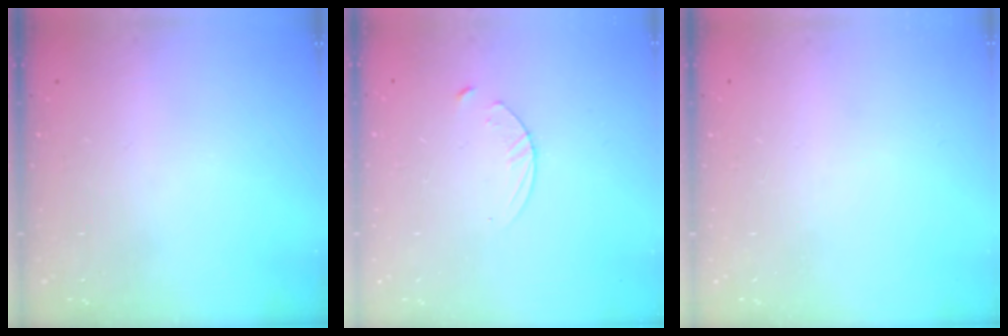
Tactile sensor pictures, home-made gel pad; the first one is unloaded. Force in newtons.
{"total": 3.1, "press": 3.1, "slide": 0.3}
{"total": 0.0}